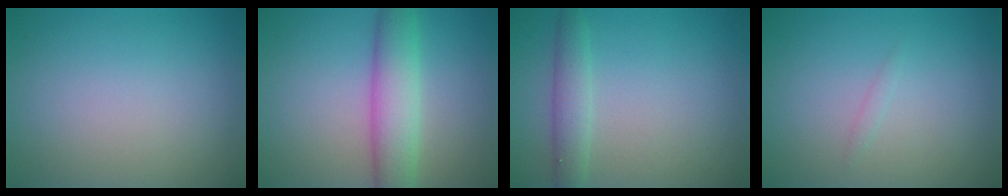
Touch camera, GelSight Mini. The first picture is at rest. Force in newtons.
{"total": 5.0, "press": 5.0, "slide": 0.2}
{"total": 2.4, "press": 2.4, "slide": 0.1}
{"total": 0.5, "press": 0.5, "slide": 0.0}